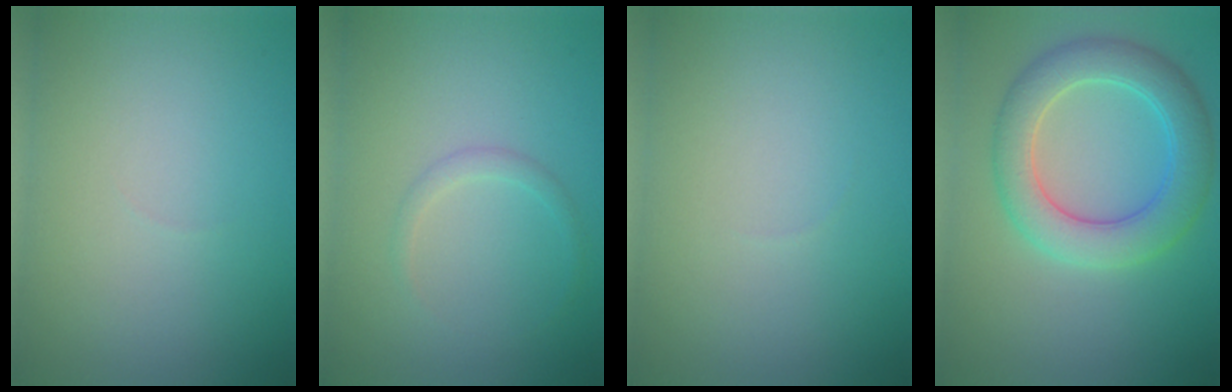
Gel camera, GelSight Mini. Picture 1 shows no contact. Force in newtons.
{"total": 1.0, "press": 1.0, "slide": 0.1}
{"total": 0.0}
{"total": 5.8, "press": 5.8, "slide": 0.2}